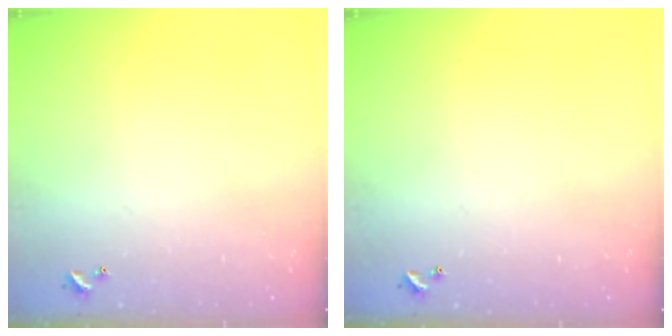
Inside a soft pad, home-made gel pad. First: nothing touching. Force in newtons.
{"total": 0.0}